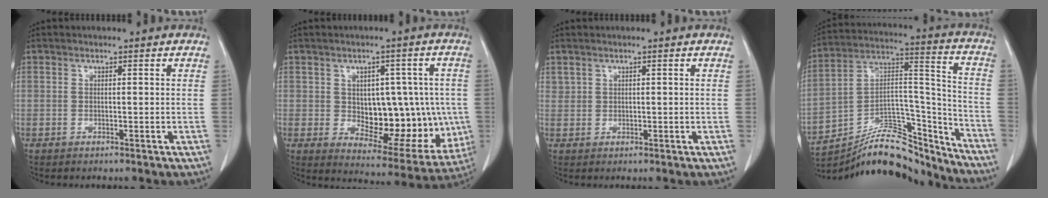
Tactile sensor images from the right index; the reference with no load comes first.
{"total": 15.1, "force": [-0.4, 8.3, 12.5], "torque": [-0.160, 0.015, 0.023]}
{"total": 0.9, "force": [0.7, 0.6, 0.1], "torque": [0.006, 0.006, 0.014]}
{"total": 21.1, "force": [-19.5, 4.9, 6.5], "torque": [-0.134, 0.043, -0.316]}